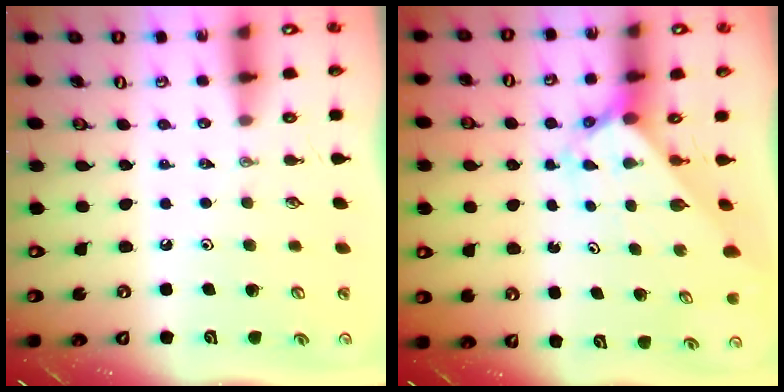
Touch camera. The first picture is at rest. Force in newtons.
{"total": 2.3, "press": 2.3, "slide": 0.2}